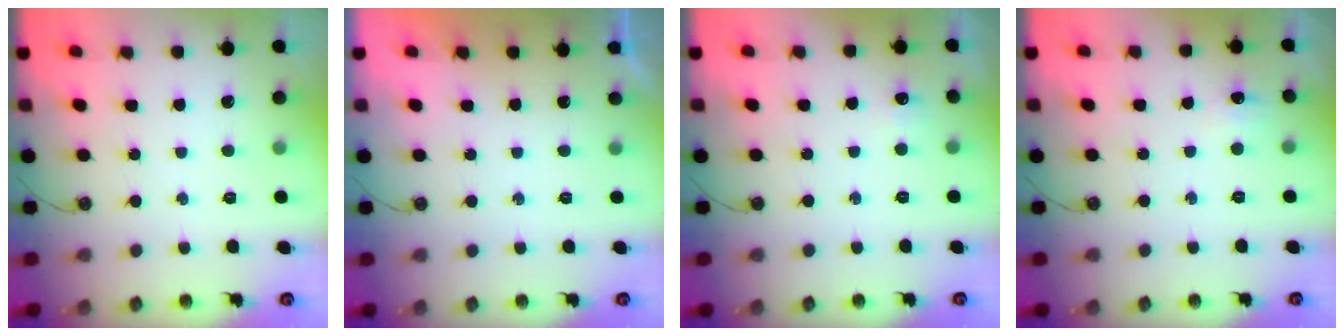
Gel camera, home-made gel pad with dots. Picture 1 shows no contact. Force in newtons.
{"total": 0.0}
{"total": 4.4, "press": 4.4, "slide": 0.6}
{"total": 4.9, "press": 4.9, "slide": 0.7}